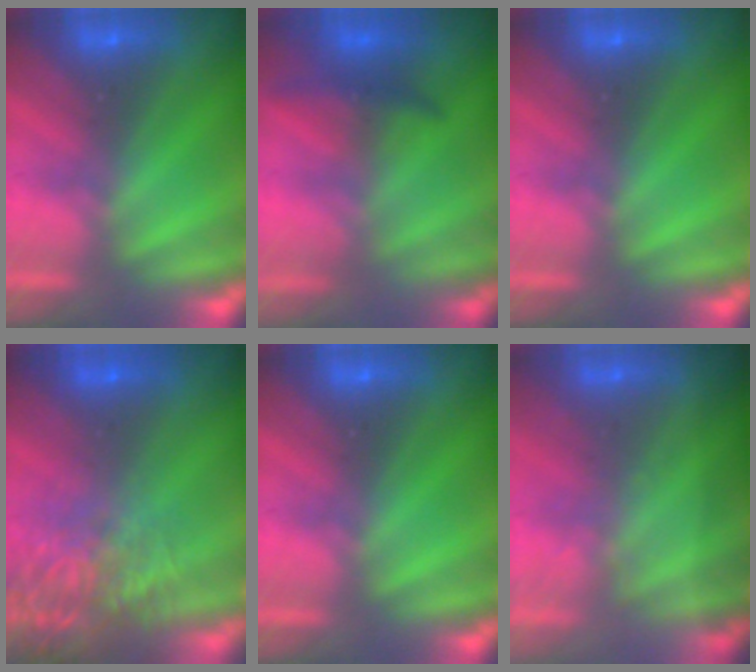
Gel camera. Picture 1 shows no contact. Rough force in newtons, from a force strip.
{"total": 1.3}
{"total": 0.0}
{"total": 7.2}
{"total": 0.0}
{"total": 1.5}